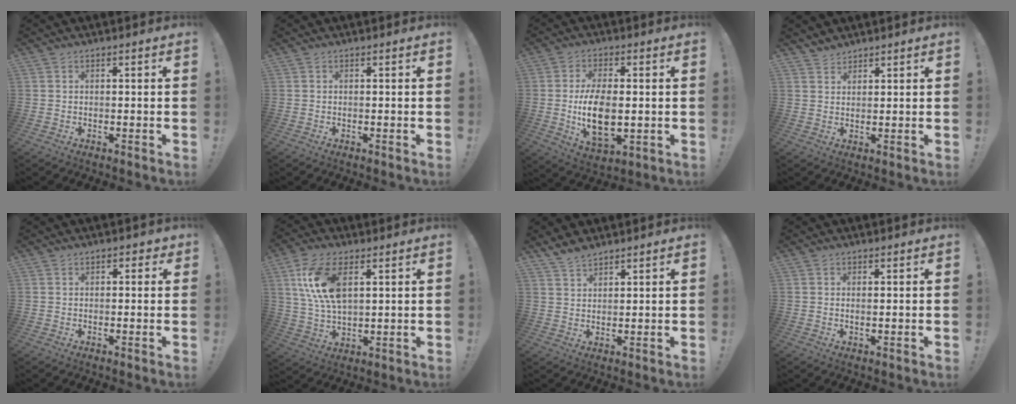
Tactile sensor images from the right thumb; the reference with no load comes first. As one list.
[{"total": 0.0}, {"total": 12.9, "force": [-0.8, 6.9, 10.8], "torque": [-0.203, -0.010, -0.015]}, {"total": 2.7, "force": [2.5, 1.0, 0.4], "torque": [-0.002, -0.018, 0.048]}, {"total": 1.6, "force": [0.5, 1.4, 0.8], "torque": [0.001, -0.003, 0.006]}, {"total": 12.4, "force": [4.5, 6.3, 9.7], "torque": [-0.199, -0.011, 0.081]}, {"total": 4.3, "force": [3.8, 1.5, 1.4], "torque": [-0.025, -0.022, 0.073]}, {"total": 1.1, "force": [0.6, 0.1, 0.9], "torque": [-0.010, -0.004, 0.008]}]